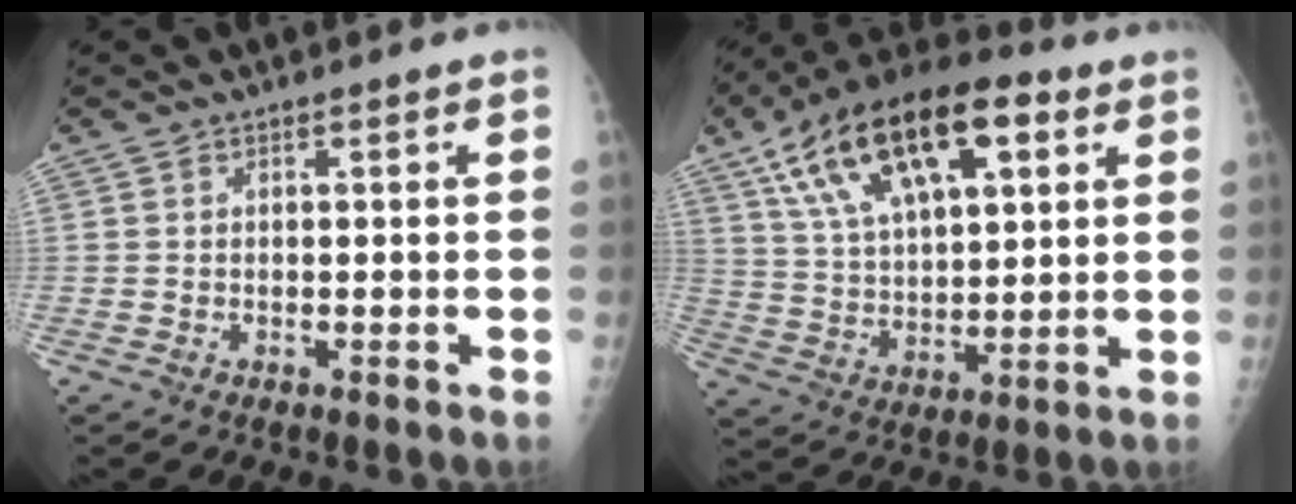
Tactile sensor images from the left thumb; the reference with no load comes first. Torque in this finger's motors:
{"motor_torque": [1.61, 1.70, 1.85, -0.92, 0.31]}